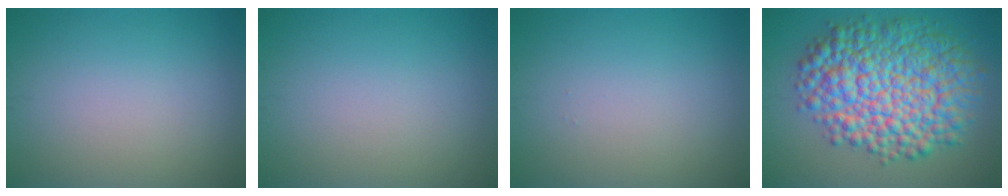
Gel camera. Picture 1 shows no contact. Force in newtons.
{"total": 0.0}
{"total": 0.0}
{"total": 12.2, "press": 12.2, "slide": 0.2}